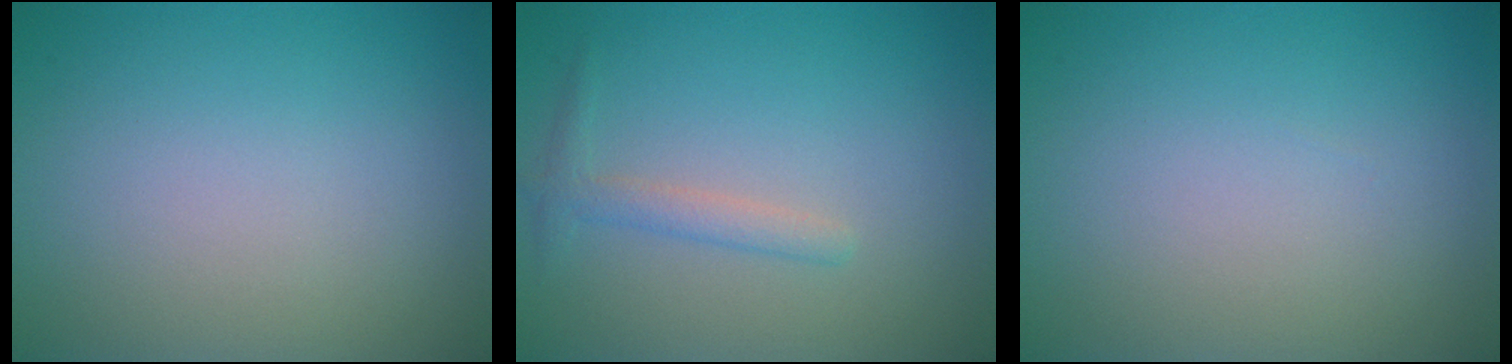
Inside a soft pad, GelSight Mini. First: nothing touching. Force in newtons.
{"total": 1.6, "press": 1.6, "slide": 0.1}
{"total": 0.0}